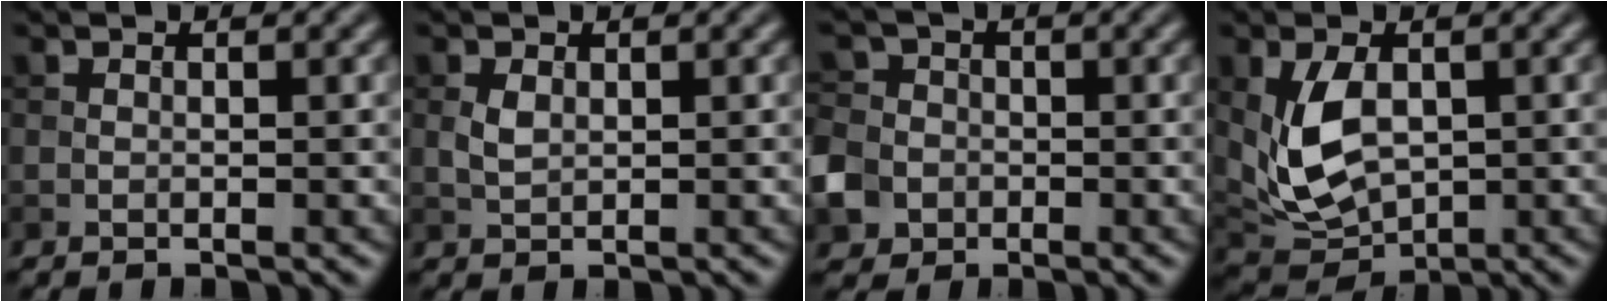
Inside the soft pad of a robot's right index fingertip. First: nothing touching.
{"total": 1.4, "force": [0.3, 1.0, 1.0], "torque": [-0.027, -0.002, 0.009]}
{"total": 5.8, "force": [-2.4, 5.0, 1.9], "torque": [-0.038, -0.013, -0.061]}
{"total": 5.9, "force": [0.5, 3.8, 4.5], "torque": [-0.099, -0.010, 0.019]}